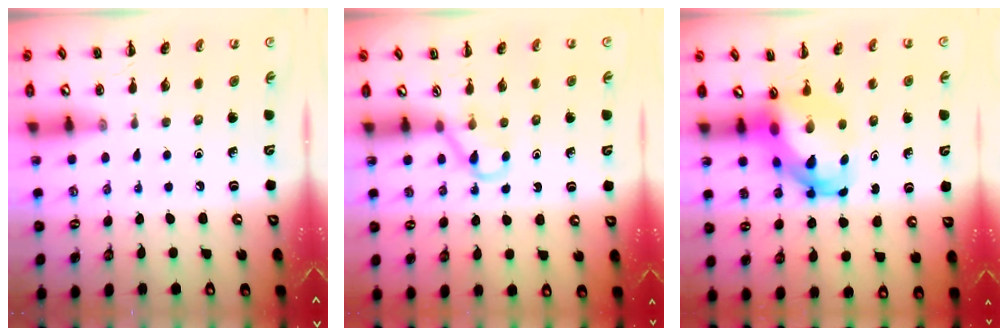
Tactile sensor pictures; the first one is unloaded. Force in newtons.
{"total": 2.6, "press": 2.4, "slide": 0.9}
{"total": 6.3, "press": 6.2, "slide": 1.4}